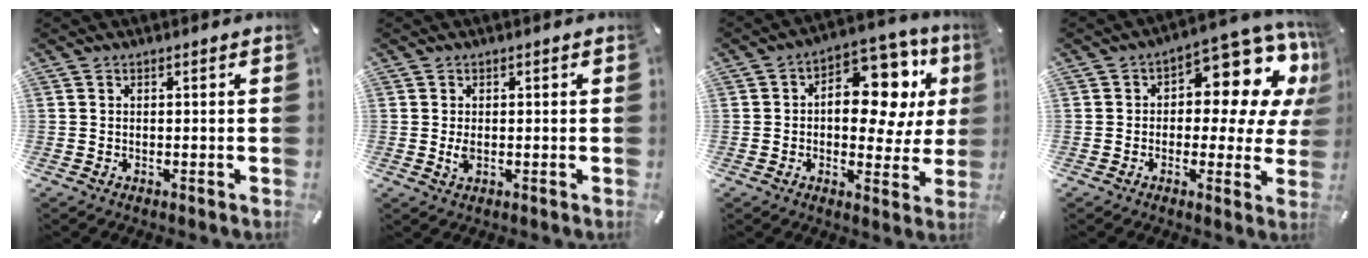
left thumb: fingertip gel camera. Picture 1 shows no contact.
{"total": 2.0, "force": [-0.1, 1.2, 1.6], "torque": [-0.038, -0.003, -0.005]}
{"total": 17.0, "force": [5.0, 10.3, 12.6], "torque": [-0.159, -0.036, 0.083]}
{"total": 12.9, "force": [5.8, 6.9, 9.2], "torque": [-0.107, -0.057, 0.095]}